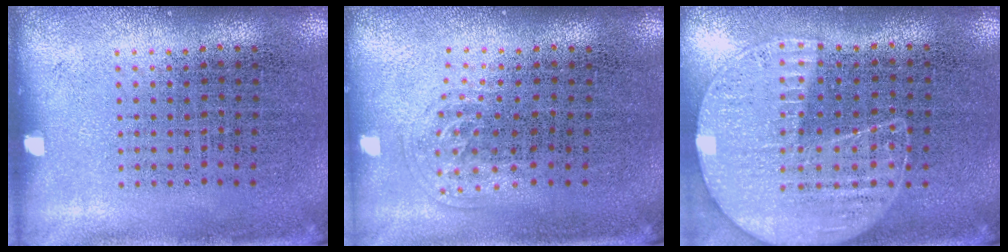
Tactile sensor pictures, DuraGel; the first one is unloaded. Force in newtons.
{"total": 0.9, "press": 0.6, "slide": 0.7}
{"total": 1.2, "press": 1.1, "slide": 0.2}